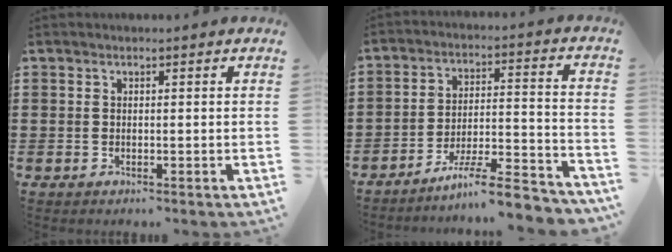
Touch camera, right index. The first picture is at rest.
{"total": 8.8, "force": [-7.5, 0.5, 4.7], "torque": [-0.073, 0.008, -0.143]}